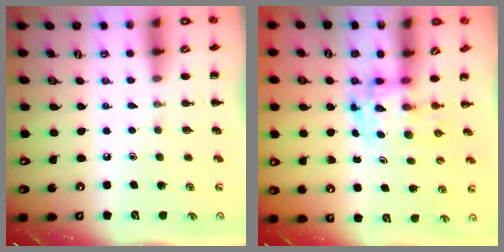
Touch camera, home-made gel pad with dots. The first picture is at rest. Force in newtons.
{"total": 3.4, "press": 3.3, "slide": 0.6}